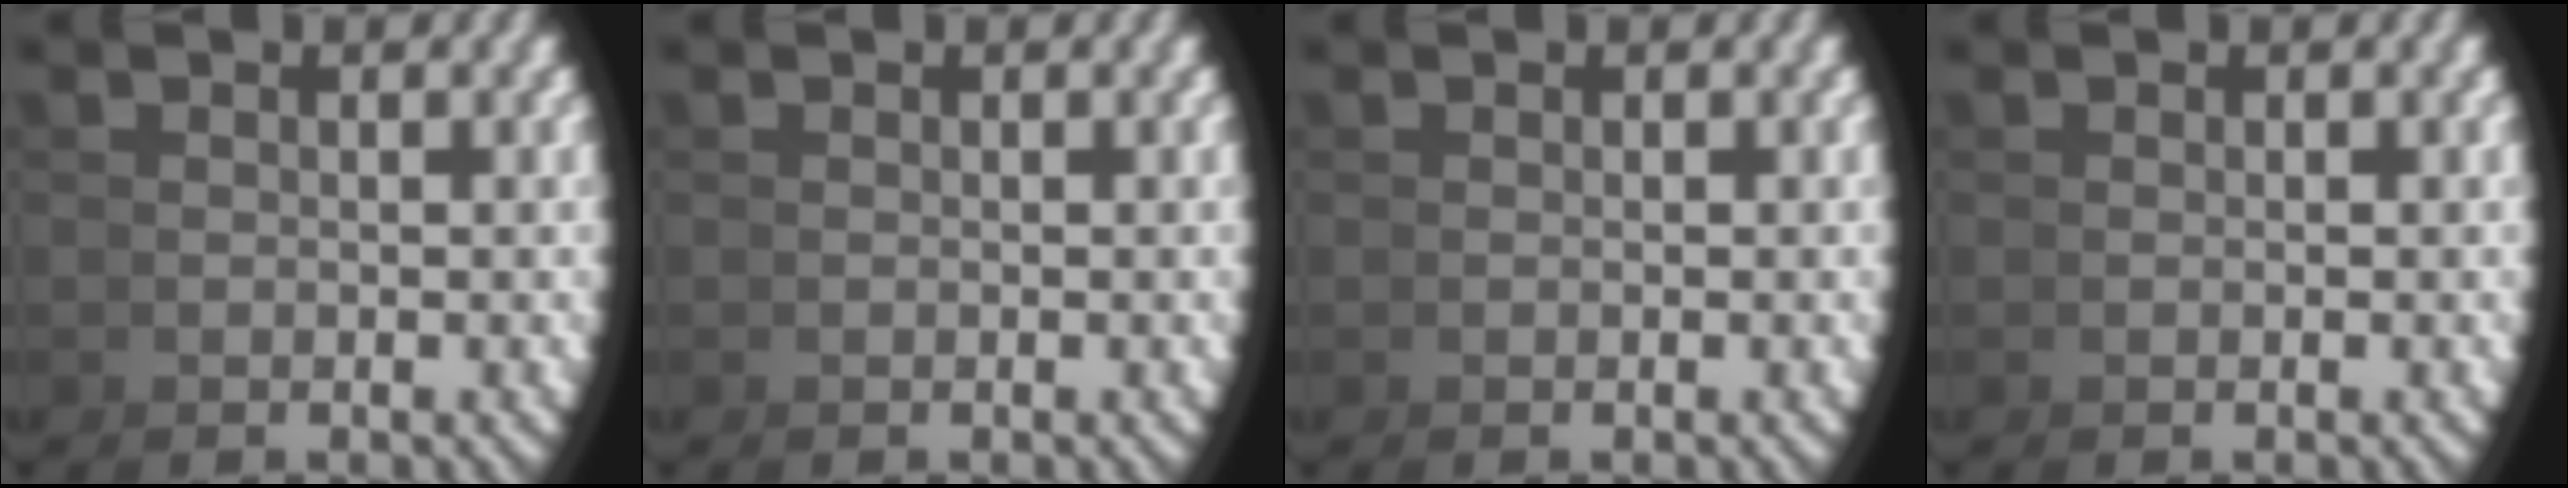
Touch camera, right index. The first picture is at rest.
{"total": 0.0}
{"total": 0.0}
{"total": 0.0}